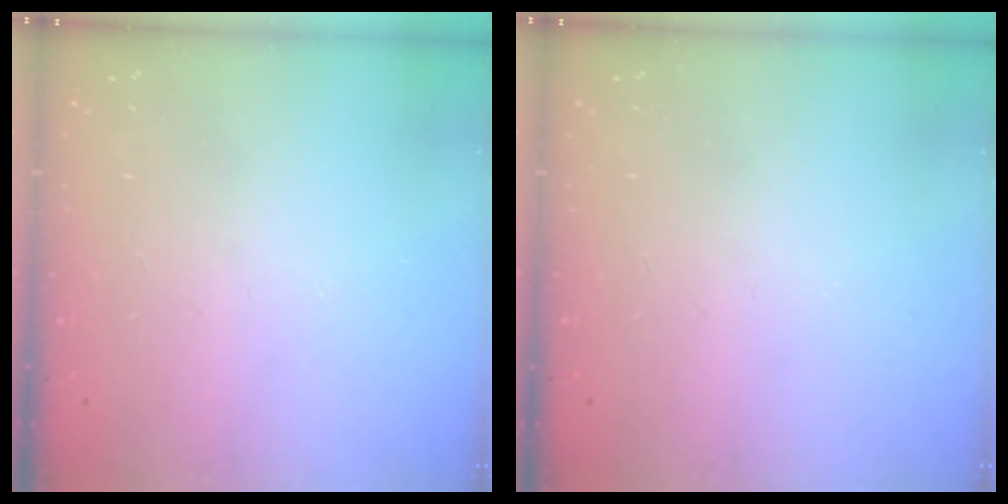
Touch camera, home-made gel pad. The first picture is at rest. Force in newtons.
{"total": 0.0}